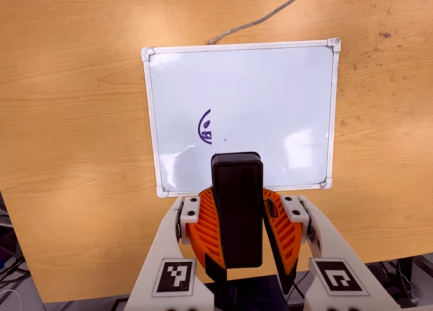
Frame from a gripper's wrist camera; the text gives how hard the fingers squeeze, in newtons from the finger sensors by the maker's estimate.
{"total": 11.0, "left": 10.3, "right": 11.7}